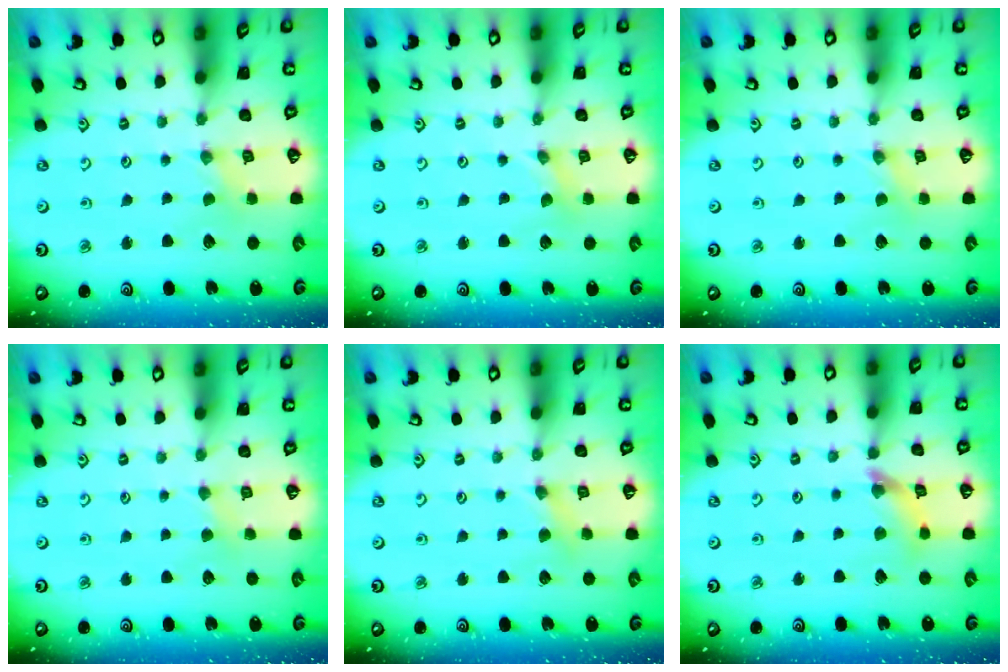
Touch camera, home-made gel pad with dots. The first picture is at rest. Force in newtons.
{"total": 0.0}
{"total": 0.0}
{"total": 2.1, "press": 2.1, "slide": 0.3}
{"total": 3.4, "press": 3.4, "slide": 0.3}
{"total": 6.8, "press": 6.8, "slide": 0.6}